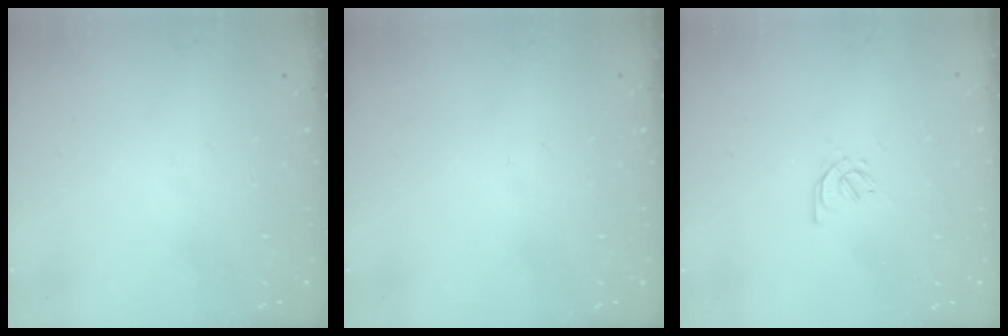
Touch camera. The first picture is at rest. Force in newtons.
{"total": 0.0}
{"total": 2.4, "press": 2.4, "slide": 0.6}